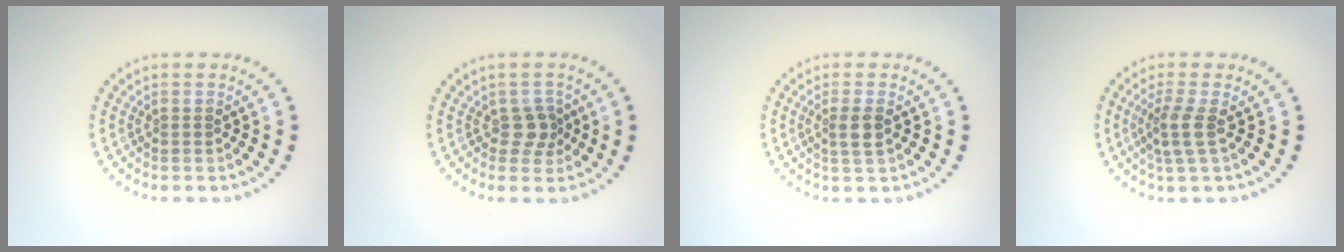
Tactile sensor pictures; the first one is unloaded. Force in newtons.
{"total": 1.7, "press": 1.4, "slide": 0.9}
{"total": 1.7, "press": 1.5, "slide": 0.8}
{"total": 2.4, "press": 1.9, "slide": 1.5}